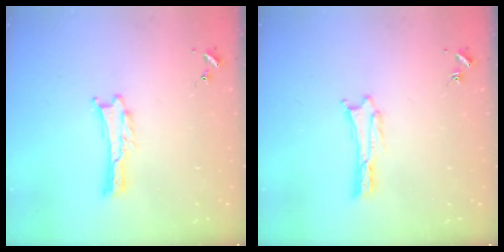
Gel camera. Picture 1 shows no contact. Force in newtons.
{"total": 0.0}